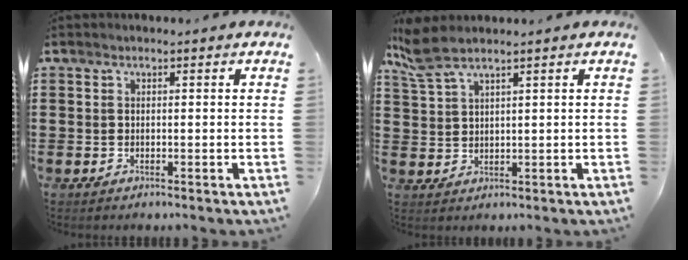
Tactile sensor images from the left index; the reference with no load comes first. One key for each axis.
{"total": 4.4, "fx": 3.2, "fy": 0.7, "fz": 2.8, "tx": -0.075, "ty": -0.004, "tz": 0.057}